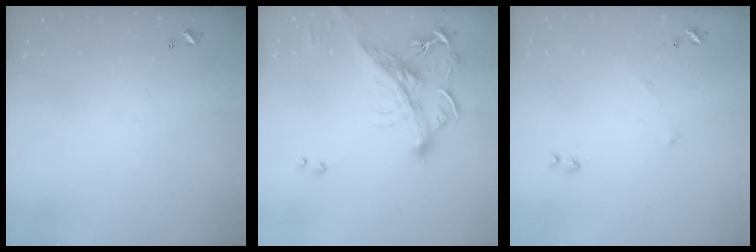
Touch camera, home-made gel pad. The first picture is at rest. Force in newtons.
{"total": 3.5, "press": 3.2, "slide": 1.4}
{"total": 5.7, "press": 5.7, "slide": 0.8}